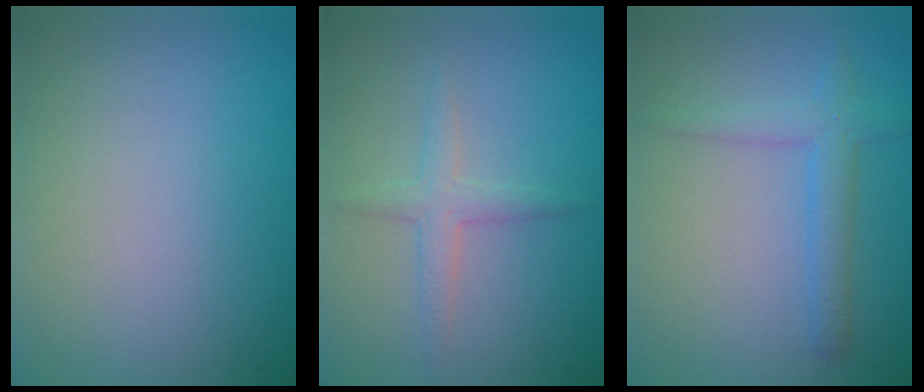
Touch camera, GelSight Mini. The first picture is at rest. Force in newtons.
{"total": 1.9, "press": 1.9, "slide": 0.1}
{"total": 2.7, "press": 2.7, "slide": 0.2}